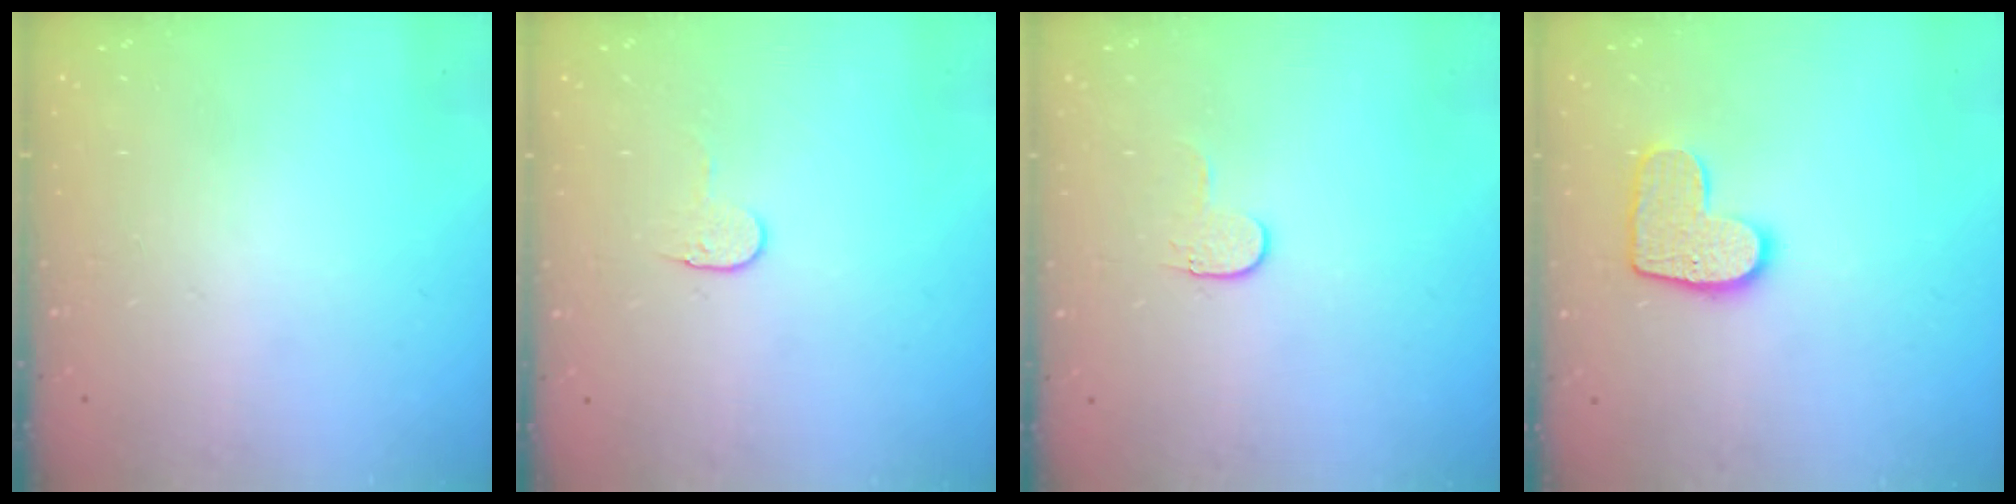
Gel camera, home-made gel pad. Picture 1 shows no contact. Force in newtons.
{"total": 3.8, "press": 3.7, "slide": 0.4}
{"total": 3.9, "press": 3.8, "slide": 0.5}
{"total": 10.9, "press": 10.9, "slide": 0.6}